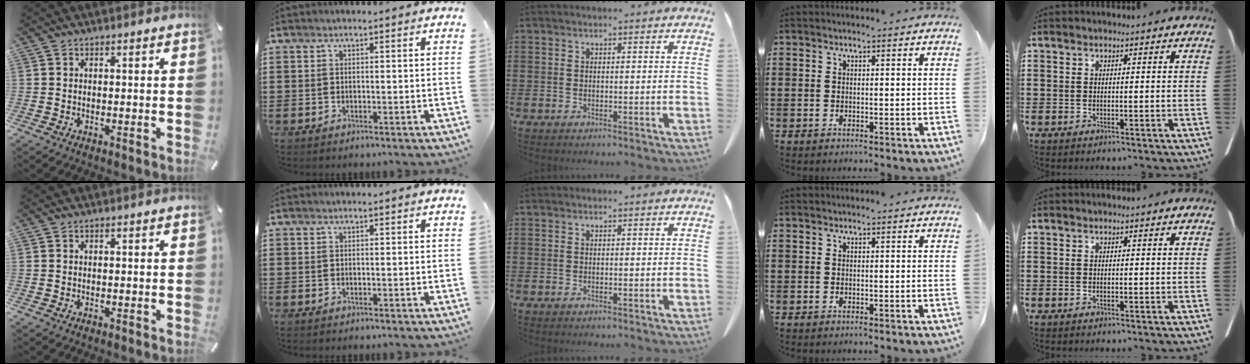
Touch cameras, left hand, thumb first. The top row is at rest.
{}